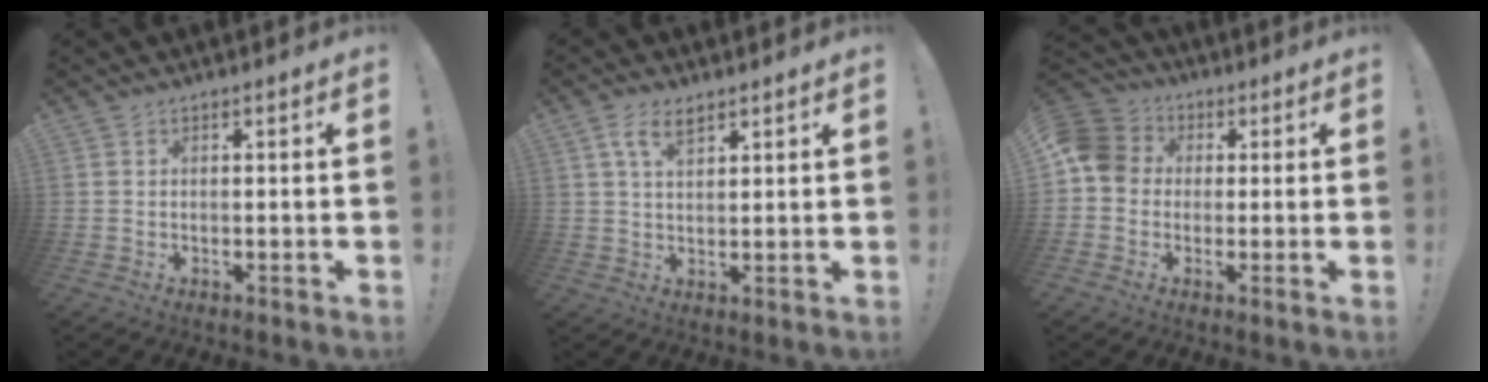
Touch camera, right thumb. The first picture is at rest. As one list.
[{"total": 6.0, "force": [3.3, 3.0, 4.0], "torque": [-0.077, -0.002, 0.062]}, {"total": 9.0, "force": [0.4, 7.9, 4.1], "torque": [-0.068, 0.016, 0.011]}]